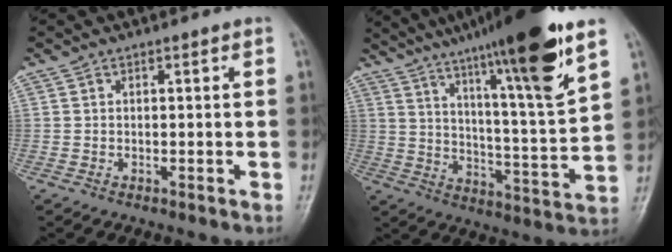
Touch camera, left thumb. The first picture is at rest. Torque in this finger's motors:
{"motor_torque": [1.29, 0.07, 1.74, -1.02, 0.32]}